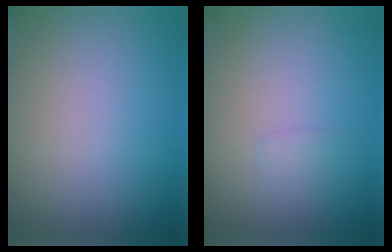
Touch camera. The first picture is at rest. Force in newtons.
{"total": 0.7, "press": 0.7, "slide": 0.1}